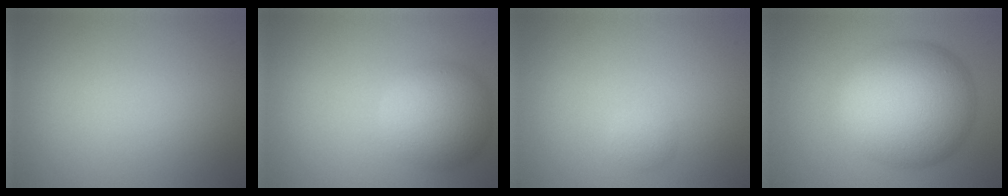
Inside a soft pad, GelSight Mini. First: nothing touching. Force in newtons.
{"total": 5.5, "press": 5.5, "slide": 0.3}
{"total": 1.1, "press": 1.1, "slide": 0.1}
{"total": 11.5, "press": 11.5, "slide": 0.2}